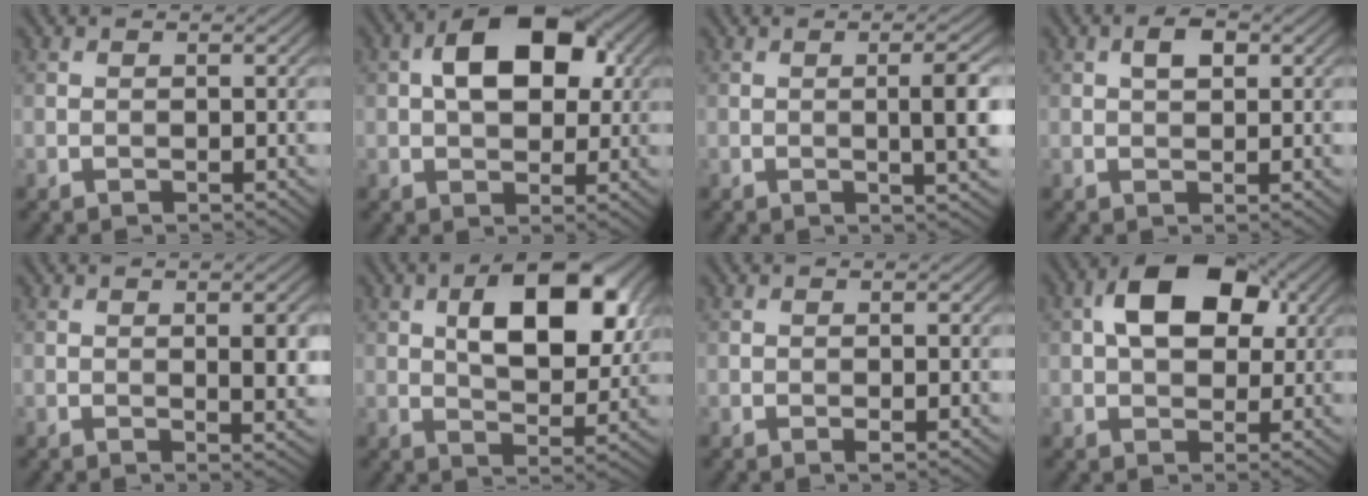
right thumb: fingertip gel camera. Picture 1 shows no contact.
{"total": 9.6, "force": [2.2, 5.7, 7.5], "torque": [-0.123, 0.014, 0.028]}
{"total": 4.0, "force": [0.1, 0.5, 4.0], "torque": [-0.066, 0.003, 0.000]}
{"total": 2.5, "force": [0.8, 1.3, 2.0], "torque": [-0.033, 0.005, 0.011]}
{"total": 3.9, "force": [0.5, 1.3, 3.7], "torque": [-0.060, 0.000, 0.012]}
{"total": 11.7, "force": [3.5, 5.9, 9.5], "torque": [-0.143, 0.002, 0.056]}
{"total": 0.9, "force": [-0.2, 0.1, 0.9], "torque": [-0.016, -0.003, -0.004]}
{"total": 9.8, "force": [2.6, 6.1, 7.3], "torque": [-0.126, 0.014, 0.037]}